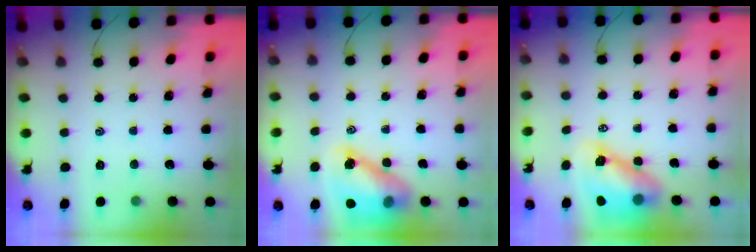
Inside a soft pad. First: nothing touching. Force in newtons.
{"total": 12.7, "press": 12.2, "slide": 3.6}
{"total": 9.0, "press": 8.6, "slide": 2.4}